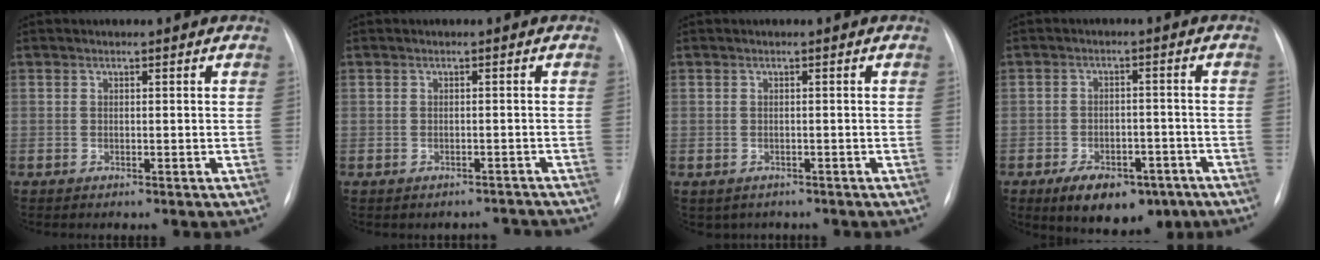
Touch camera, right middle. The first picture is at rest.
{"total": 2.3, "force": [-2.2, 0.7, -0.4], "torque": [0.013, 0.007, -0.024]}
{"total": 2.6, "force": [-1.9, 1.7, 0.3], "torque": [-0.005, 0.006, -0.023]}
{"total": 10.8, "force": [-6.9, 5.6, 6.1], "torque": [-0.084, 0.004, -0.097]}